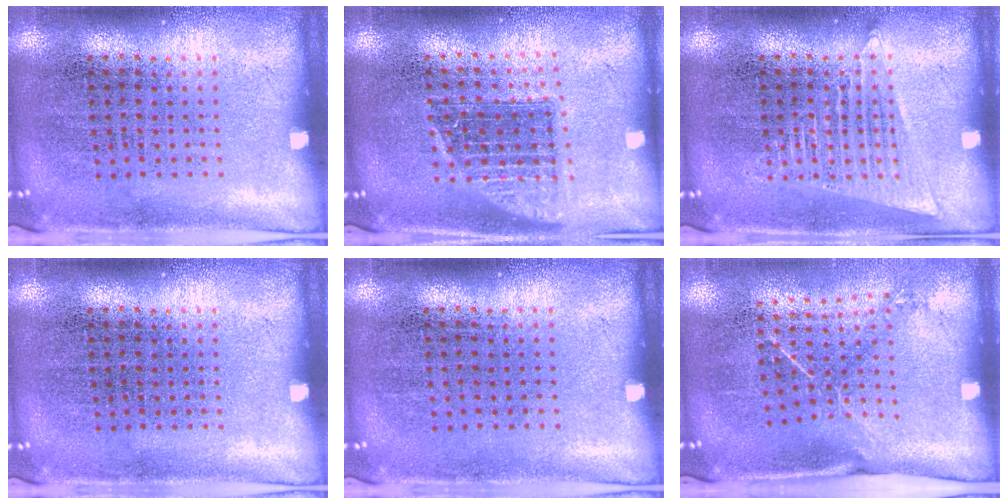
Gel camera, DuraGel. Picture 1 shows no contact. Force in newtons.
{"total": 1.4, "press": 1.1, "slide": 0.8}
{"total": 1.9, "press": 1.9, "slide": 0.2}
{"total": 0.0}
{"total": 0.0}
{"total": 1.5, "press": 1.0, "slide": 1.0}